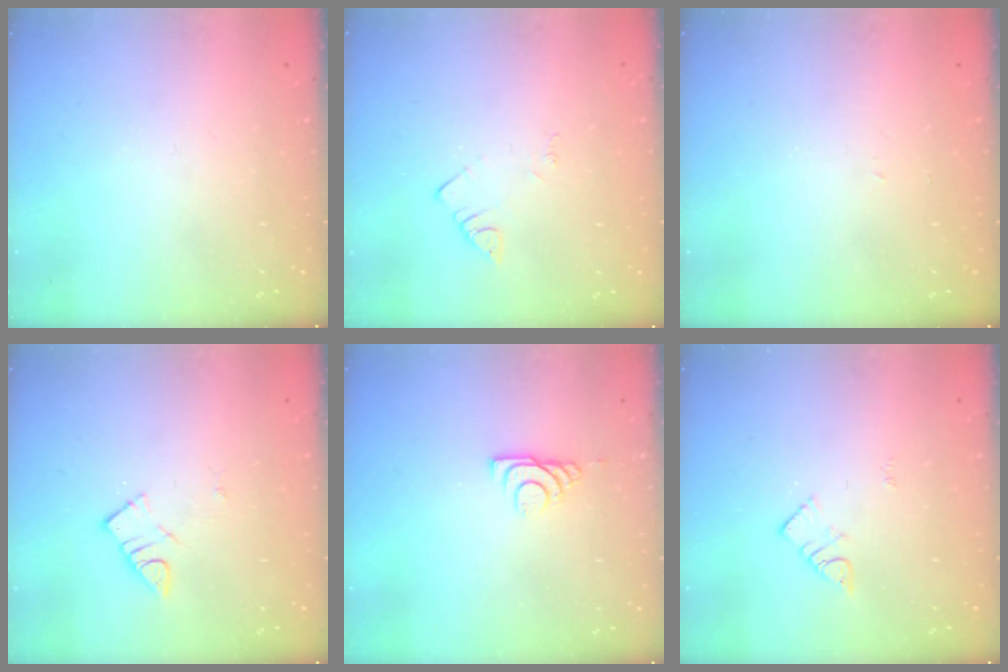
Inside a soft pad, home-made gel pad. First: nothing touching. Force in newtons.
{"total": 2.2, "press": 2.2, "slide": 0.4}
{"total": 2.0, "press": 2.0, "slide": 0.3}
{"total": 4.7, "press": 4.7, "slide": 0.2}
{"total": 5.6, "press": 5.5, "slide": 0.8}
{"total": 3.5, "press": 3.5, "slide": 0.5}